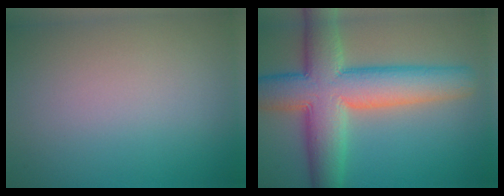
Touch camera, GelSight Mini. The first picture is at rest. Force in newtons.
{"total": 10.8, "press": 10.8, "slide": 0.6}